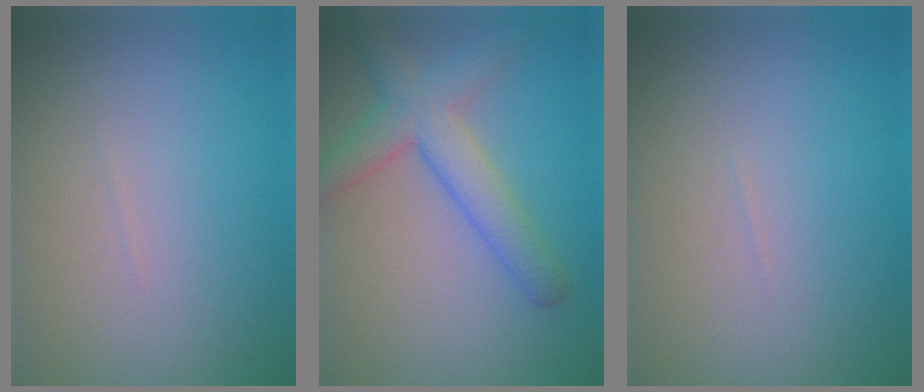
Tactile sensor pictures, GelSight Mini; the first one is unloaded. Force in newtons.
{"total": 4.8, "press": 4.8, "slide": 0.3}
{"total": 0.0}